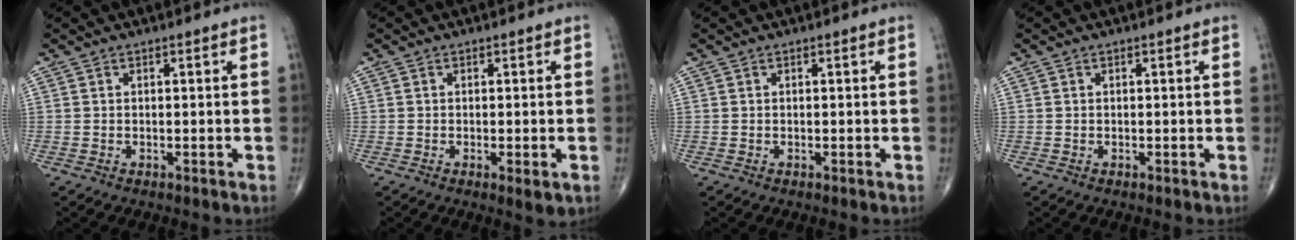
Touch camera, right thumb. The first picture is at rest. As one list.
[{"total": 2.5, "force": [-0.8, 0.6, 2.3], "torque": [-0.031, -0.009, -0.011]}, {"total": 0.0}, {"total": 0.0}]